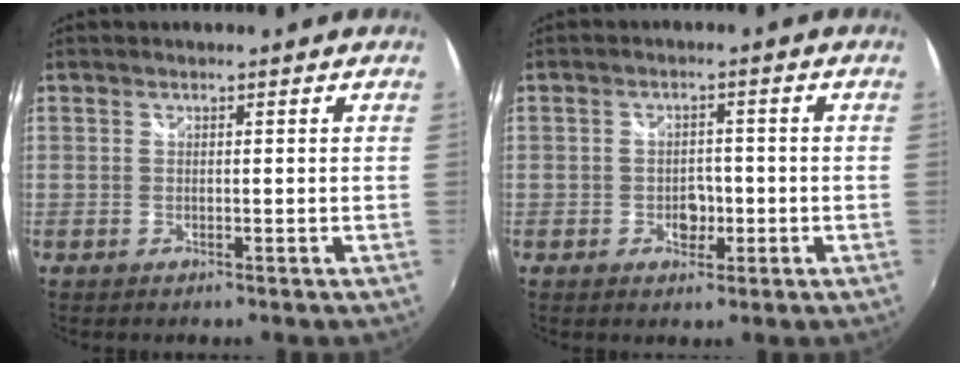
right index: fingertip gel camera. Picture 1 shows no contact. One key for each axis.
{"total": 3.7, "fx": -1.2, "fy": 2.9, "fz": 2.0, "tx": -0.032, "ty": 0.003, "tz": -0.018}